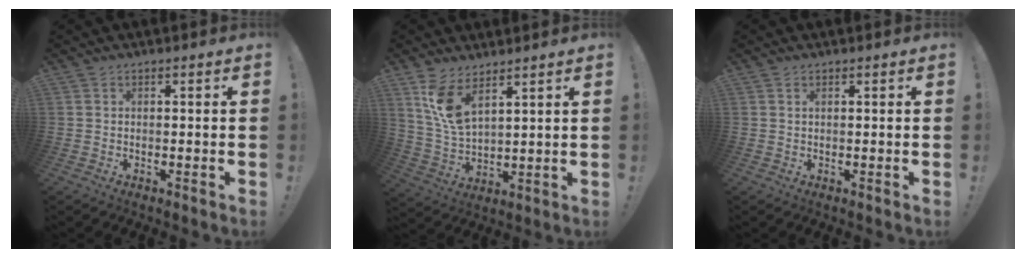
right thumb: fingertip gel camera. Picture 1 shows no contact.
{"total": 9.7, "force": [6.4, 3.7, 6.2], "torque": [-0.124, -0.033, 0.120]}
{"total": 0.7, "force": [0.3, 0.0, 0.6], "torque": [-0.017, 0.003, 0.007]}